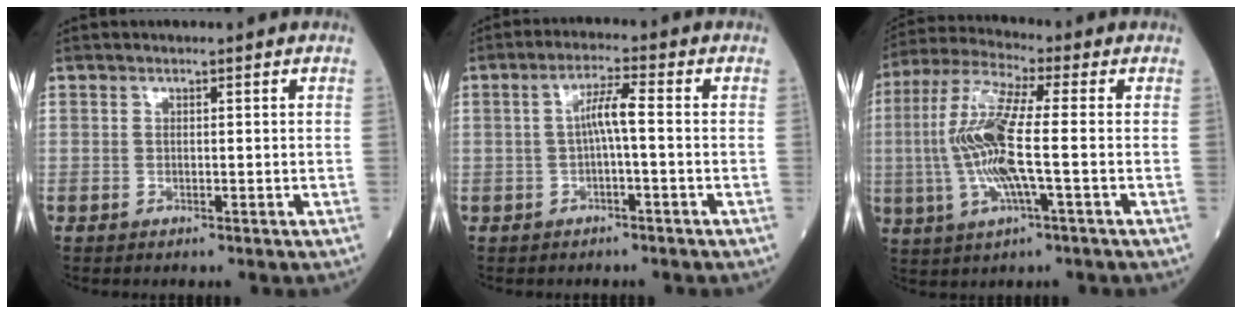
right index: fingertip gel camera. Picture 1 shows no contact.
{"total": 4.1, "force": [-0.3, 0.2, 4.1], "torque": [-0.073, 0.014, -0.003]}
{"total": 12.7, "force": [-1.0, 1.4, 12.6], "torque": [-0.275, 0.005, -0.025]}